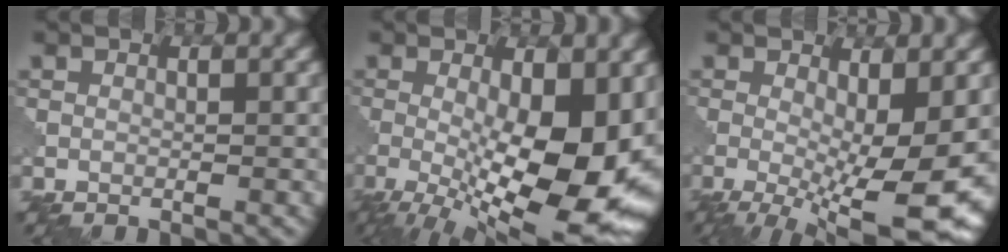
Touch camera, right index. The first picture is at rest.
{"total": 14.8, "force": [-2.6, 5.4, 13.5], "torque": [-0.205, -0.018, -0.034]}
{"total": 10.6, "force": [-2.1, 3.0, 10.0], "torque": [-0.165, -0.020, -0.027]}